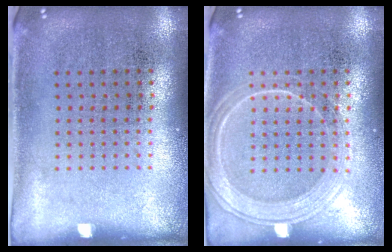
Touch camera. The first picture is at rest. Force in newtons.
{"total": 2.6, "press": 2.5, "slide": 0.6}